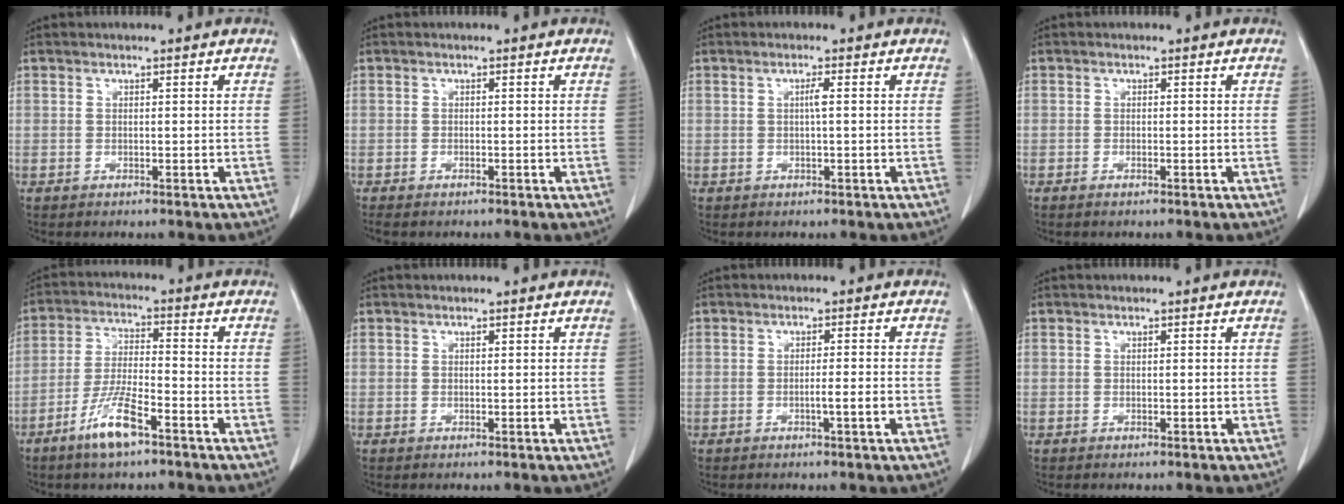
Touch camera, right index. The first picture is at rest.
{"total": 1.7, "force": [-1.5, 0.3, 0.8], "torque": [-0.013, -0.004, -0.017]}
{"total": 1.3, "force": [0.1, -0.1, 1.3], "torque": [-0.023, 0.002, 0.001]}
{"total": 0.6, "force": [-0.4, 0.0, 0.4], "torque": [-0.012, -0.001, -0.005]}
{"total": 8.1, "force": [-5.0, 1.2, 6.3], "torque": [-0.129, -0.010, -0.095]}
{"total": 0.0}
{"total": 2.4, "force": [-0.9, -0.2, 2.2], "torque": [-0.037, -0.002, -0.015]}
{"total": 0.0}